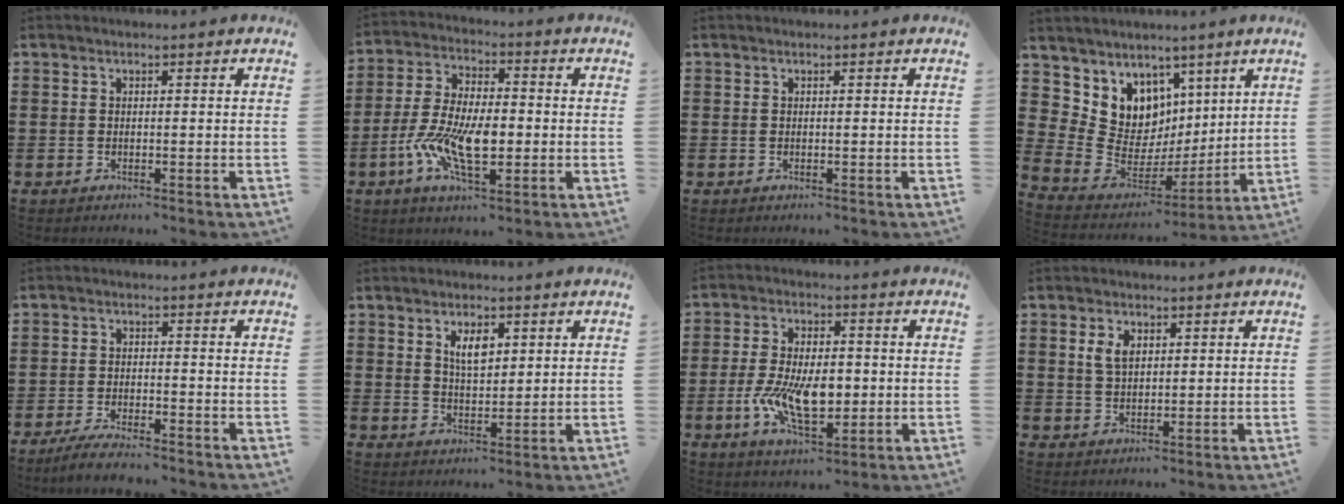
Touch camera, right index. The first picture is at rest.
{"total": 10.5, "force": [-3.1, 4.9, 8.7], "torque": [-0.192, -0.005, -0.058]}
{"total": 0.0}
{"total": 8.4, "force": [4.7, 7.0, 0.4], "torque": [-0.058, -0.065, 0.095]}
{"total": 3.5, "force": [-3.3, 0.0, 1.3], "torque": [-0.031, -0.004, -0.065]}
{"total": 4.2, "force": [1.9, 1.9, 3.1], "torque": [-0.061, 0.005, 0.032]}
{"total": 10.3, "force": [-1.5, 5.3, 8.6], "torque": [-0.164, -0.003, -0.031]}
{"total": 3.3, "force": [1.2, 2.0, 2.4], "torque": [-0.053, 0.009, 0.020]}